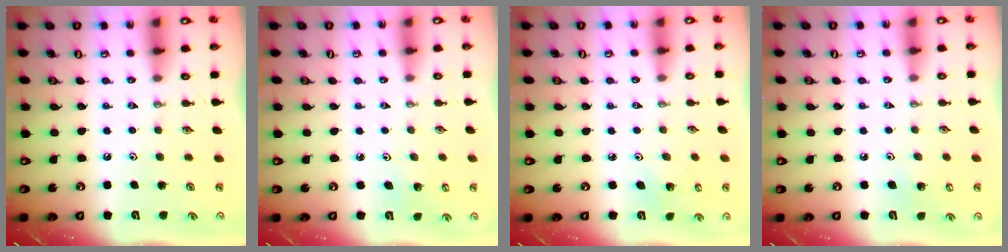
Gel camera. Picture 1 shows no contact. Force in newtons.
{"total": 2.8, "press": 2.7, "slide": 1.0}
{"total": 3.8, "press": 3.8, "slide": 0.2}
{"total": 4.6, "press": 4.5, "slide": 0.3}